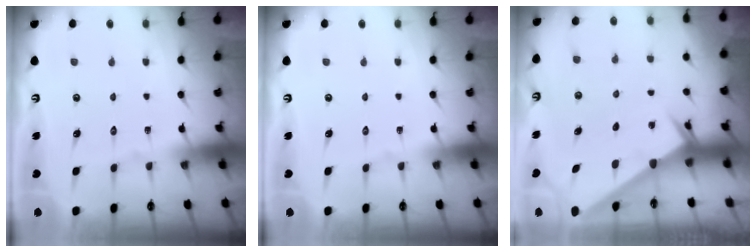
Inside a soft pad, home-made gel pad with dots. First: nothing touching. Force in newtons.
{"total": 0.0}
{"total": 1.9, "press": 1.9, "slide": 0.1}